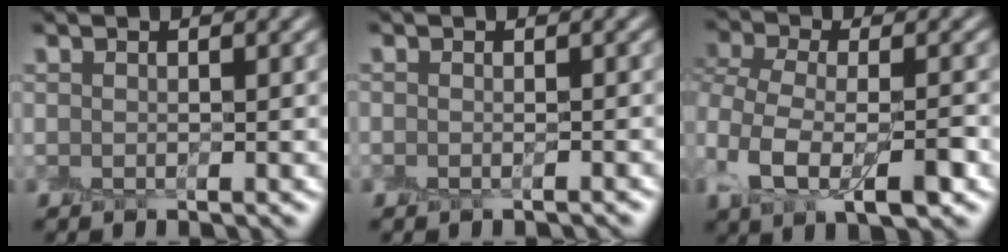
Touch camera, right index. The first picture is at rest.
{"total": 0.7, "force": [-0.6, 0.3, 0.2], "torque": [-0.004, -0.007, -0.009]}
{"total": 6.9, "force": [-1.6, 3.7, 5.6], "torque": [-0.118, 0.002, -0.039]}